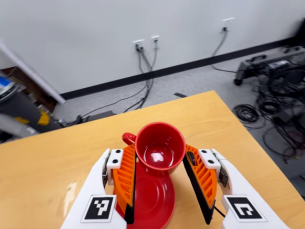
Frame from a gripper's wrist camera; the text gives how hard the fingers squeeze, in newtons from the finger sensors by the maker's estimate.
{"total": 0.8, "left": 1.6, "right": 0.0}